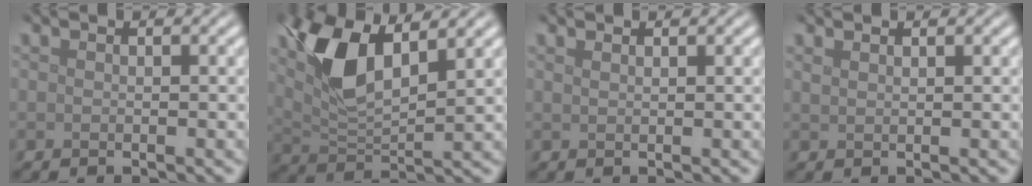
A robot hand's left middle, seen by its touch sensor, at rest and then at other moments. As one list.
[{"total": 7.2, "force": [3.3, 2.8, 5.7], "torque": [-0.120, 0.002, 0.063]}, {"total": 0.9, "force": [0.7, 0.2, 0.4], "torque": [-0.005, -0.001, 0.009]}, {"total": 0.9, "force": [0.8, 0.1, 0.3], "torque": [-0.005, 0.000, 0.016]}]